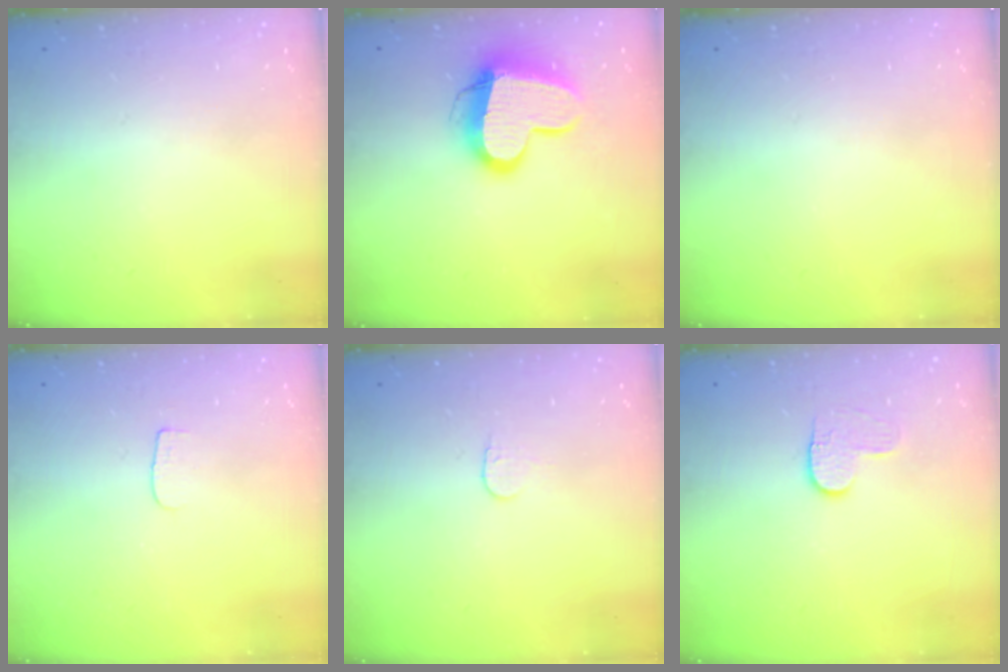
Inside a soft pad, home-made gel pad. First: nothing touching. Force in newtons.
{"total": 14.7, "press": 14.6, "slide": 1.3}
{"total": 0.0}
{"total": 3.6, "press": 3.6, "slide": 0.4}
{"total": 3.7, "press": 3.7, "slide": 0.3}
{"total": 3.8, "press": 3.8, "slide": 0.4}